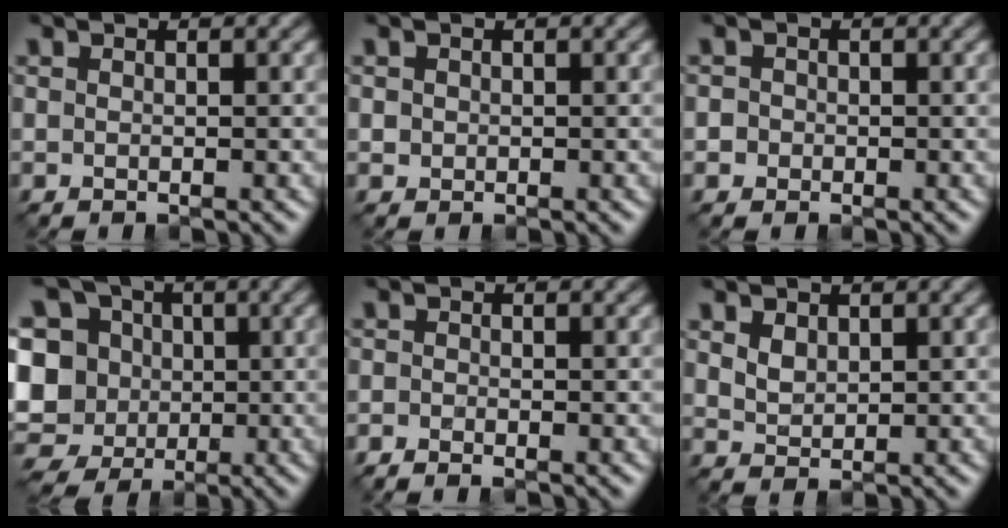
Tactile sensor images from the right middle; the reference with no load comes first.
{"total": 0.6, "force": [0.1, 0.6, 0.1], "torque": [0.003, -0.002, 0.001]}
{"total": 1.1, "force": [-0.1, 1.0, 0.2], "torque": [0.004, -0.001, -0.008]}
{"total": 14.5, "force": [-0.2, 13.3, 5.8], "torque": [-0.160, 0.028, -0.029]}
{"total": 1.1, "force": [-0.9, 0.3, 0.5], "torque": [-0.008, -0.005, -0.022]}
{"total": 1.6, "force": [0.9, 1.0, 0.8], "torque": [-0.016, -0.001, 0.021]}